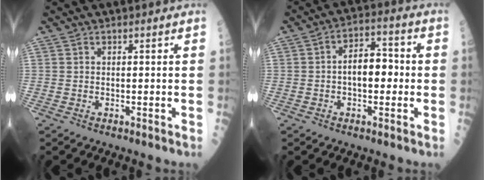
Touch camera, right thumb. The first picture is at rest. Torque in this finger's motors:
{"motor_torque": [1.18, 1.17, 0.72, -0.32, 0.18]}